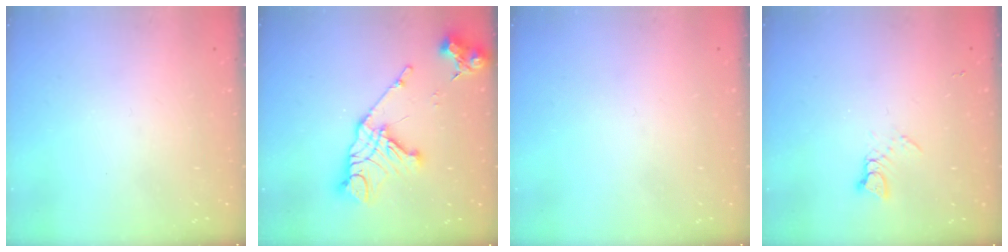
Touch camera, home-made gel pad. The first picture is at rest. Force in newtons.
{"total": 16.3, "press": 16.2, "slide": 1.8}
{"total": 0.0}
{"total": 2.6, "press": 2.6, "slide": 0.3}